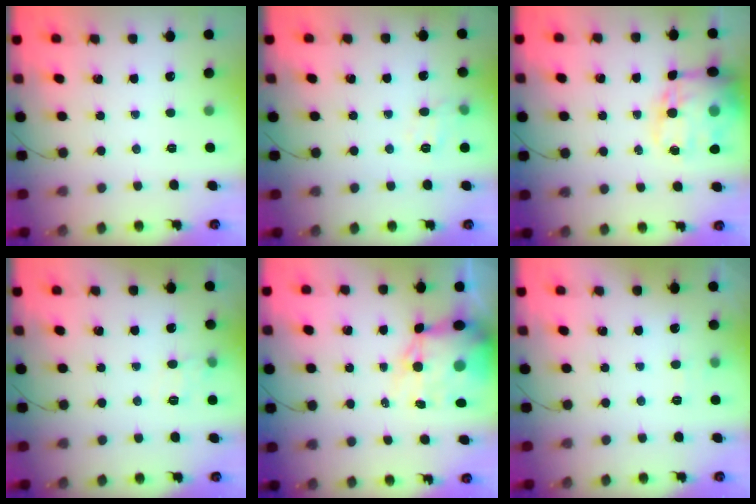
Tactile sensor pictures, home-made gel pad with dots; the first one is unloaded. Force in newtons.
{"total": 8.1, "press": 8.1, "slide": 0.9}
{"total": 18.6, "press": 18.0, "slide": 4.4}
{"total": 5.5, "press": 5.2, "slide": 1.8}
{"total": 12.6, "press": 12.1, "slide": 3.5}
{"total": 3.6, "press": 3.1, "slide": 1.7}